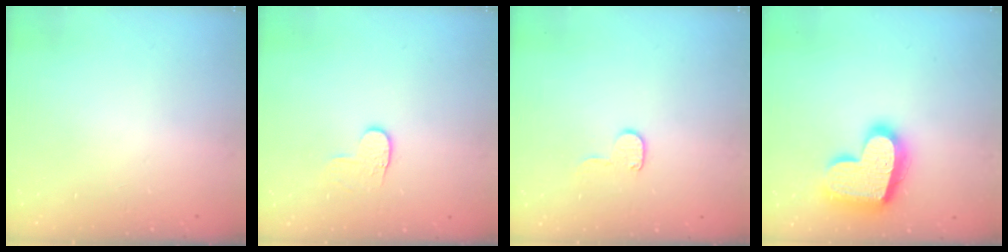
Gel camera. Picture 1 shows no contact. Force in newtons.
{"total": 3.6, "press": 3.6, "slide": 0.4}
{"total": 4.5, "press": 4.5, "slide": 0.5}
{"total": 20.3, "press": 20.3, "slide": 1.4}